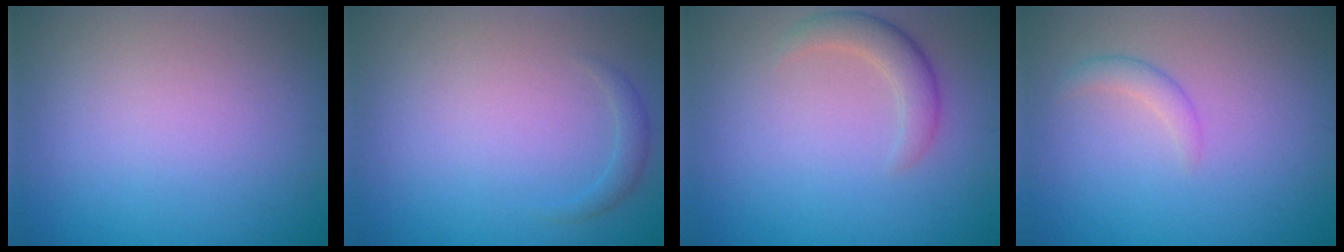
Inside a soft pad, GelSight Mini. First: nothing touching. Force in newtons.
{"total": 0.9, "press": 0.9, "slide": 0.0}
{"total": 2.5, "press": 2.5, "slide": 0.2}
{"total": 1.4, "press": 1.3, "slide": 0.1}